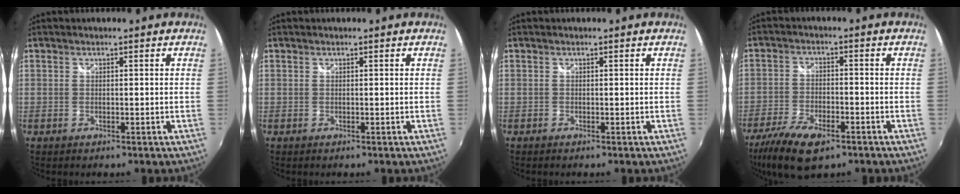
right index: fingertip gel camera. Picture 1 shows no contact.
{"total": 0.0}
{"total": 0.0}
{"total": 12.5, "force": [-8.1, 4.9, 8.1], "torque": [-0.190, -0.035, -0.149]}